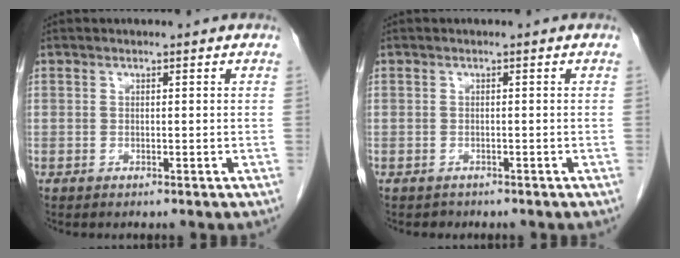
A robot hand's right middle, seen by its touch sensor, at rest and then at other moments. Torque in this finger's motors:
{"motor_torque": [-0.41, 0.14, -0.07, -0.01]}